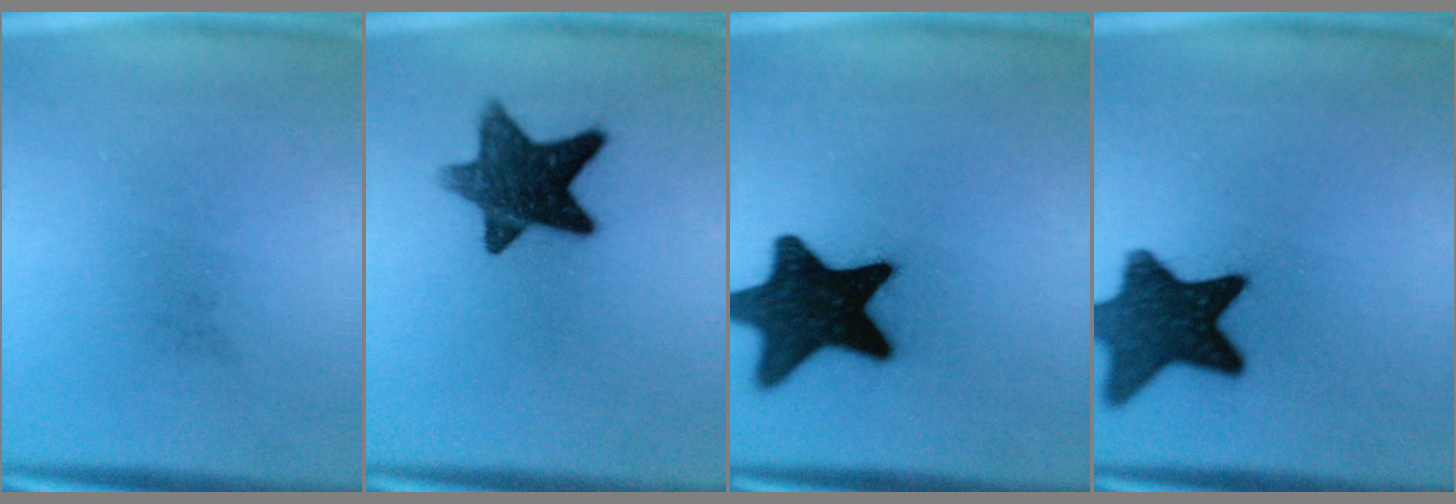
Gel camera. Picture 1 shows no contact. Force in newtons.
{"total": 11.9}
{"total": 18.3}
{"total": 13.0}